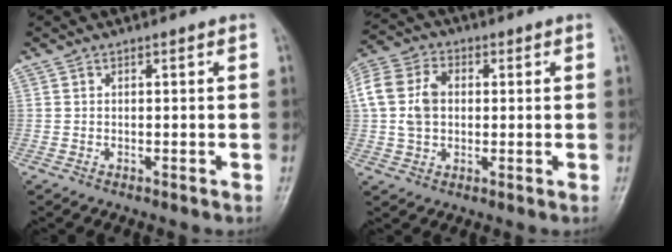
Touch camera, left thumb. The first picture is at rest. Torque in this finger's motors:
{"motor_torque": [2.12, 2.89, 1.31, -0.83, 0.71]}